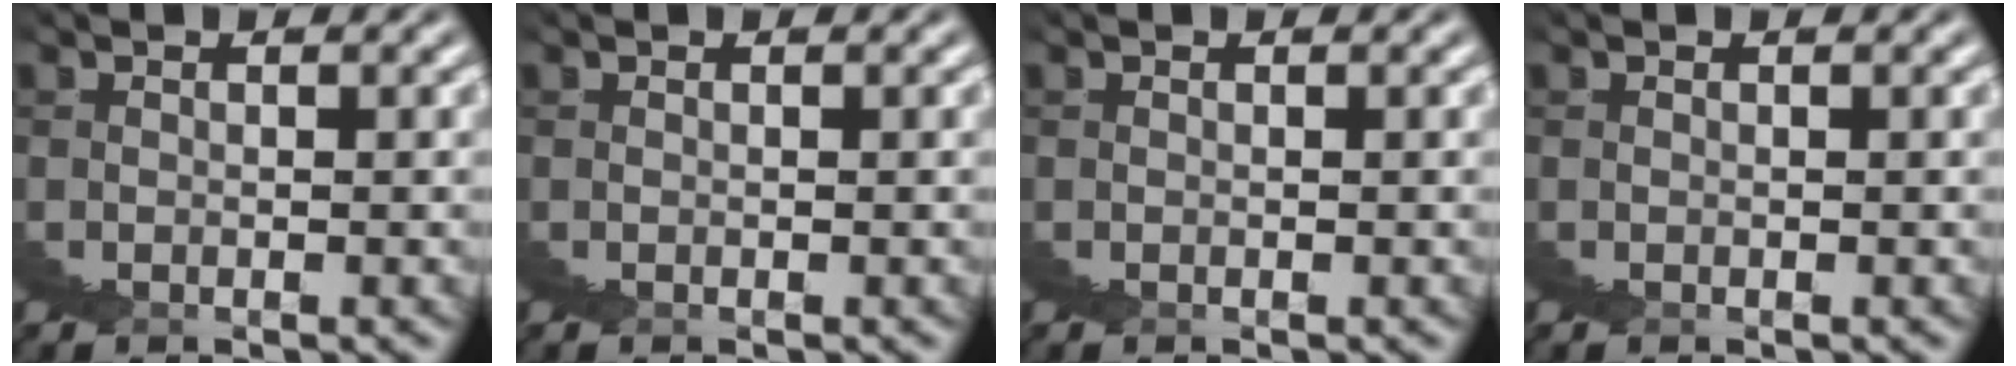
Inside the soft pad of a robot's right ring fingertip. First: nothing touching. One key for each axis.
{"total": 0.0}
{"total": 0.0}
{"total": 0.0}